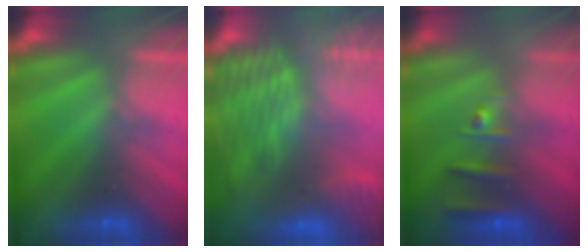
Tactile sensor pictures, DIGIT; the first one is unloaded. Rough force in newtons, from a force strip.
{"total": 9.6}
{"total": 2.5}